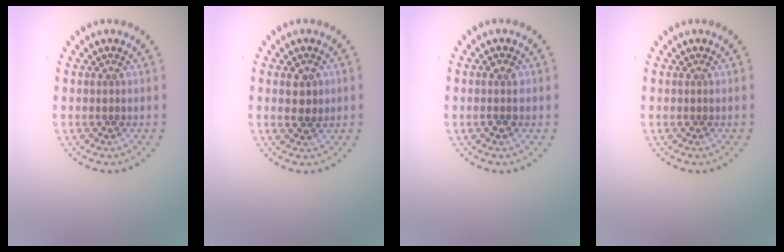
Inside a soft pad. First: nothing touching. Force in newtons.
{"total": 1.9, "press": 1.8, "slide": 0.4}
{"total": 1.6, "press": 1.5, "slide": 0.4}
{"total": 0.0}